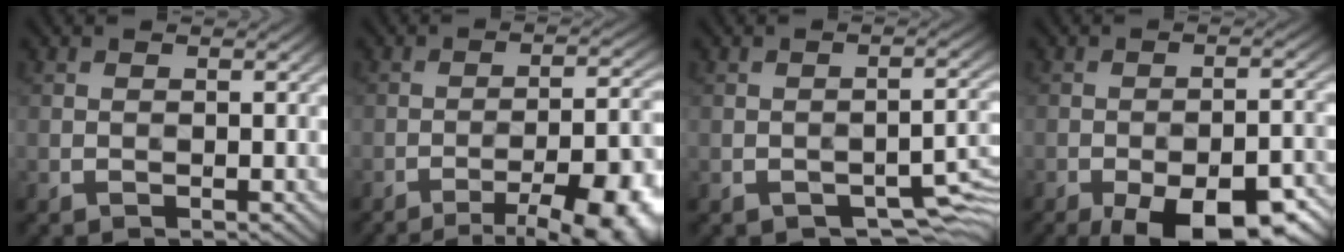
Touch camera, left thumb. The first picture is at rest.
{"total": 13.9, "force": [-8.4, 3.7, 10.5], "torque": [-0.130, 0.007, -0.113]}
{"total": 4.7, "force": [-2.8, 1.9, 3.2], "torque": [-0.039, 0.001, -0.034]}
{"total": 15.5, "force": [-10.5, 5.8, 9.8], "torque": [-0.114, -0.013, -0.141]}